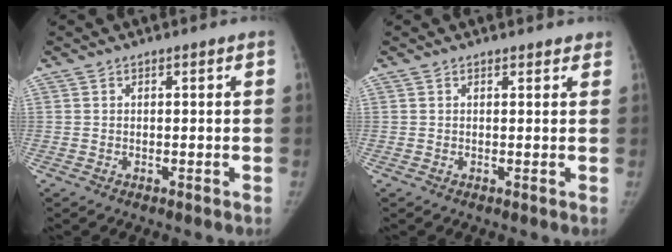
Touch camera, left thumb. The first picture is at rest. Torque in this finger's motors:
{"motor_torque": [-0.36, -0.17, 0.20, 0.59, 0.01]}